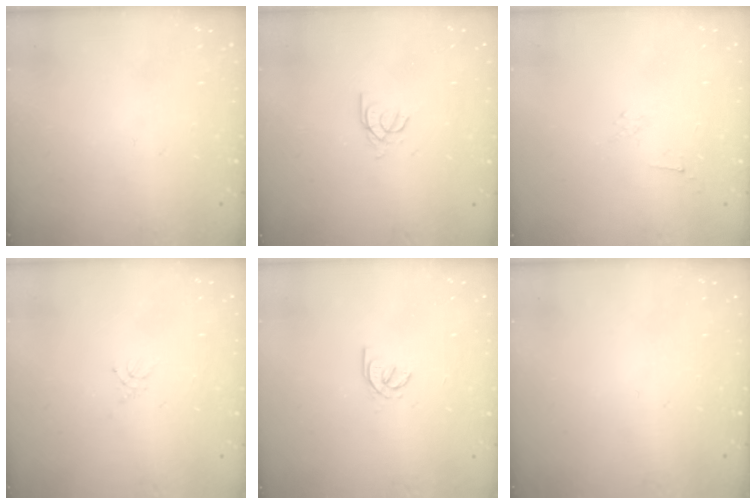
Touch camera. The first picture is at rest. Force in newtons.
{"total": 2.6, "press": 2.6, "slide": 0.2}
{"total": 2.9, "press": 2.8, "slide": 0.8}
{"total": 2.3, "press": 2.2, "slide": 0.3}
{"total": 2.1, "press": 2.1, "slide": 0.6}
{"total": 0.0}